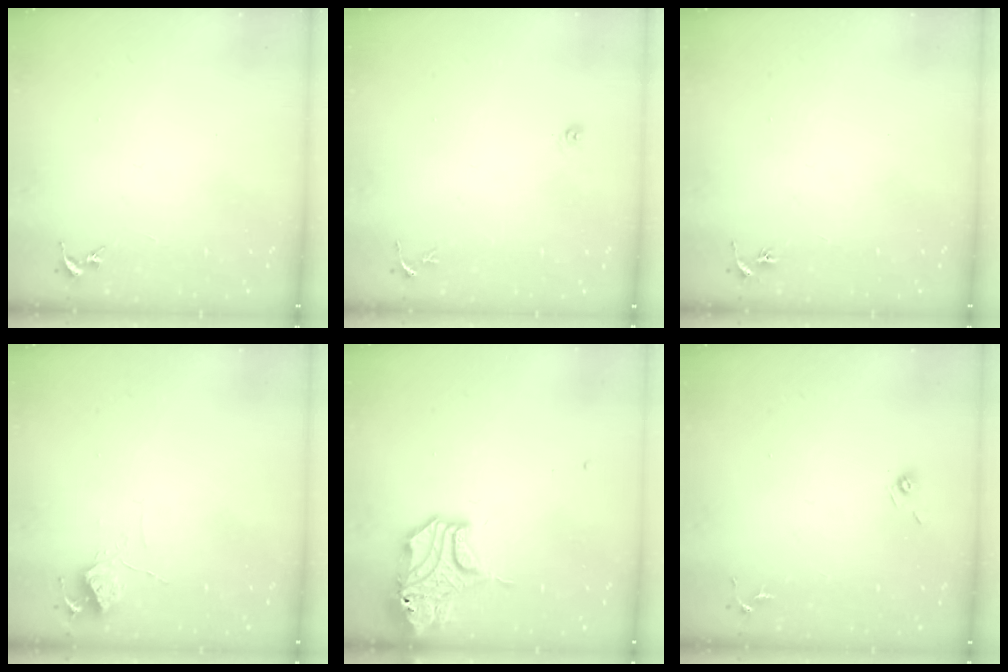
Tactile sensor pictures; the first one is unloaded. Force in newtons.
{"total": 5.1, "press": 5.0, "slide": 0.4}
{"total": 3.0, "press": 3.0, "slide": 0.3}
{"total": 6.0, "press": 6.0, "slide": 0.7}
{"total": 14.5, "press": 14.4, "slide": 2.2}
{"total": 5.4, "press": 5.2, "slide": 1.4}